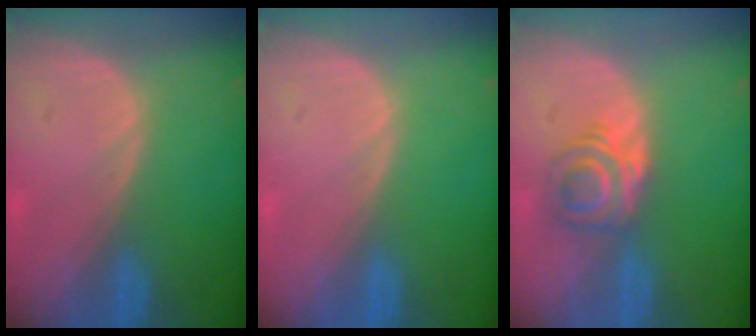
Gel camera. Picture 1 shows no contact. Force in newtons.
{"total": 0.0}
{"total": 6.1, "press": 5.1, "slide": 3.3}